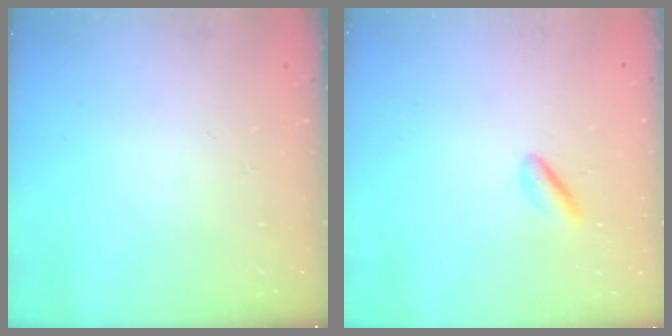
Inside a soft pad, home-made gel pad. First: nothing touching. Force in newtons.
{"total": 1.6, "press": 1.3, "slide": 0.8}